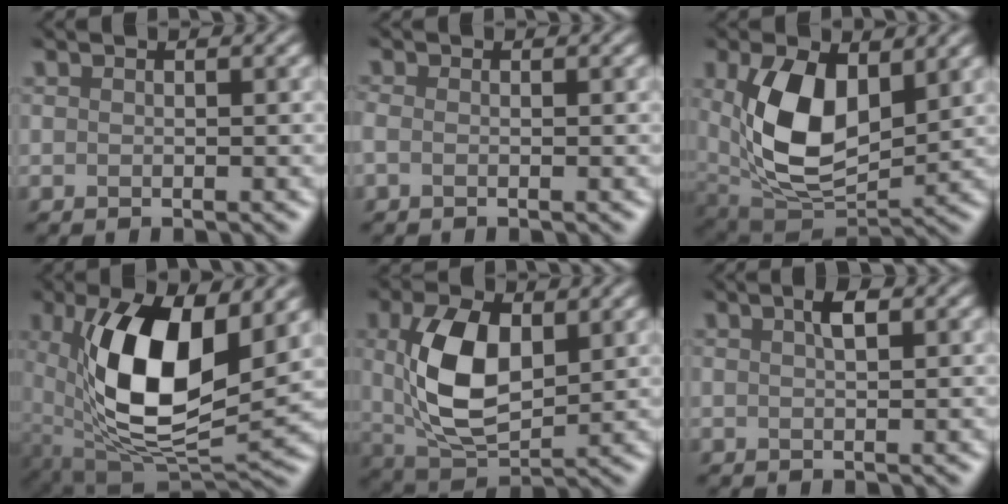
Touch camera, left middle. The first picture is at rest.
{"total": 1.0, "force": [-0.8, -0.4, -0.3], "torque": [0.000, -0.004, -0.006]}
{"total": 7.8, "force": [1.7, 4.3, 6.3], "torque": [-0.153, -0.005, 0.048]}
{"total": 10.6, "force": [1.5, 5.0, 9.2], "torque": [-0.190, -0.006, 0.043]}
{"total": 6.3, "force": [1.2, 3.3, 5.2], "torque": [-0.130, 0.003, 0.040]}
{"total": 0.7, "force": [0.2, -0.6, 0.4], "torque": [-0.019, 0.009, 0.017]}